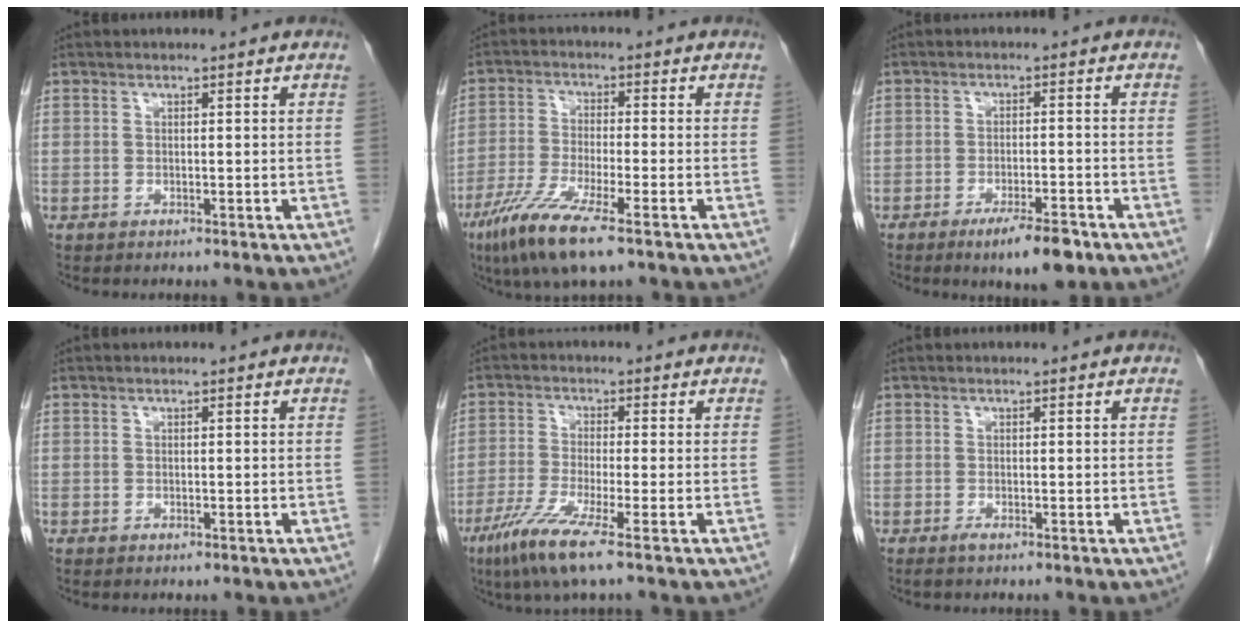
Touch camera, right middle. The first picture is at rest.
{"total": 8.9, "force": [-5.4, 0.4, 7.1], "torque": [-0.149, -0.026, -0.102]}
{"total": 6.5, "force": [-4.2, 1.4, 4.8], "torque": [-0.075, -0.007, -0.059]}
{"total": 0.0}
{"total": 7.5, "force": [-4.4, -0.3, 6.1], "torque": [-0.126, -0.024, -0.086]}
{"total": 0.7, "force": [-0.5, 0.0, 0.5], "torque": [-0.011, -0.002, -0.008]}